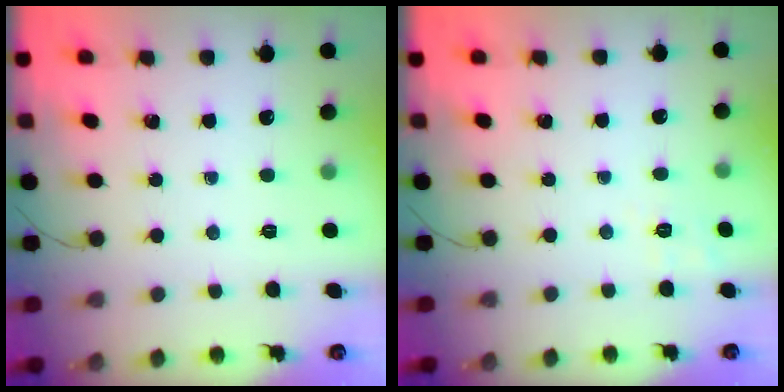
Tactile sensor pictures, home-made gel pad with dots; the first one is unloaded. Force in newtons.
{"total": 3.1, "press": 2.4, "slide": 1.9}